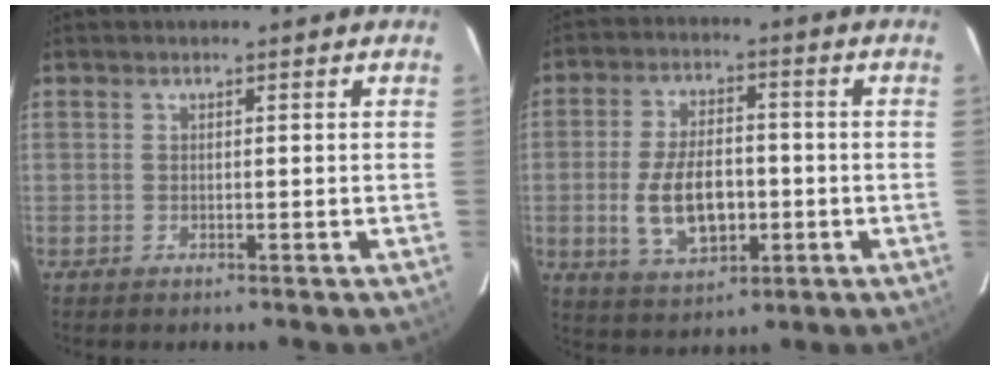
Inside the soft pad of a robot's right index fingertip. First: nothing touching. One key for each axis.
{"total": 11.5, "fx": -2.2, "fy": 6.3, "fz": 9.4, "tx": -0.190, "ty": -0.002, "tz": -0.027}